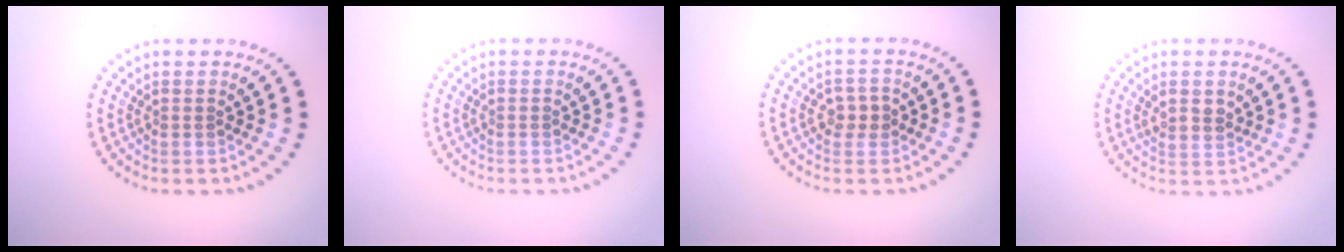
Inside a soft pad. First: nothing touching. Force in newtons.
{"total": 0.0}
{"total": 1.8, "press": 1.8, "slide": 0.3}
{"total": 1.6, "press": 1.4, "slide": 0.8}